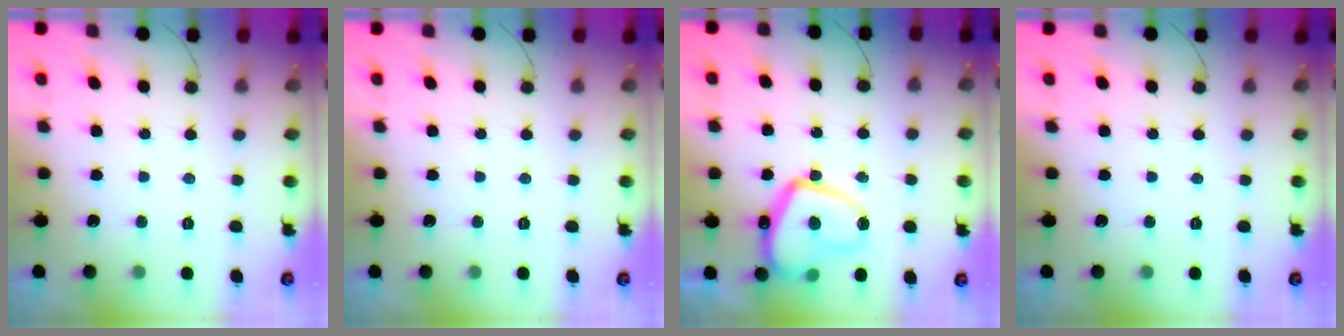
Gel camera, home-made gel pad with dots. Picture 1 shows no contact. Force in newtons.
{"total": 0.0}
{"total": 15.4, "press": 15.3, "slide": 1.7}
{"total": 0.0}